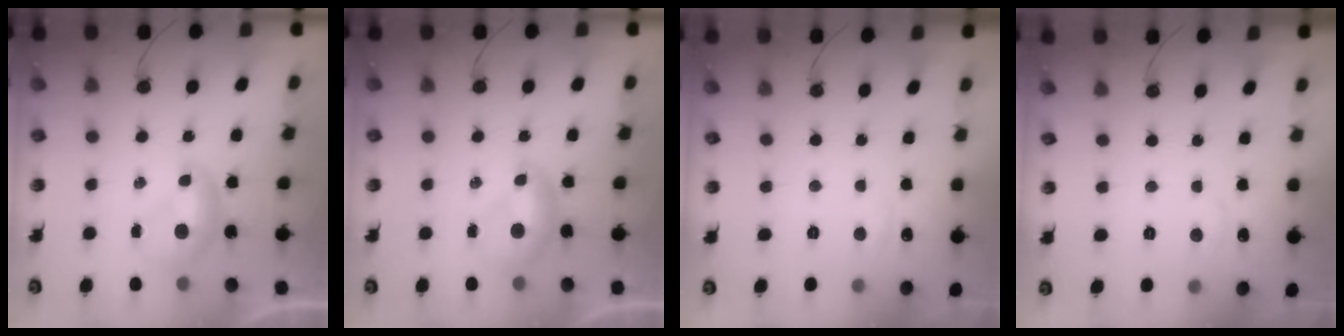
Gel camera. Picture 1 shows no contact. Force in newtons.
{"total": 0.0}
{"total": 0.8, "press": 0.2, "slide": 0.8}
{"total": 0.9, "press": 0.4, "slide": 0.8}